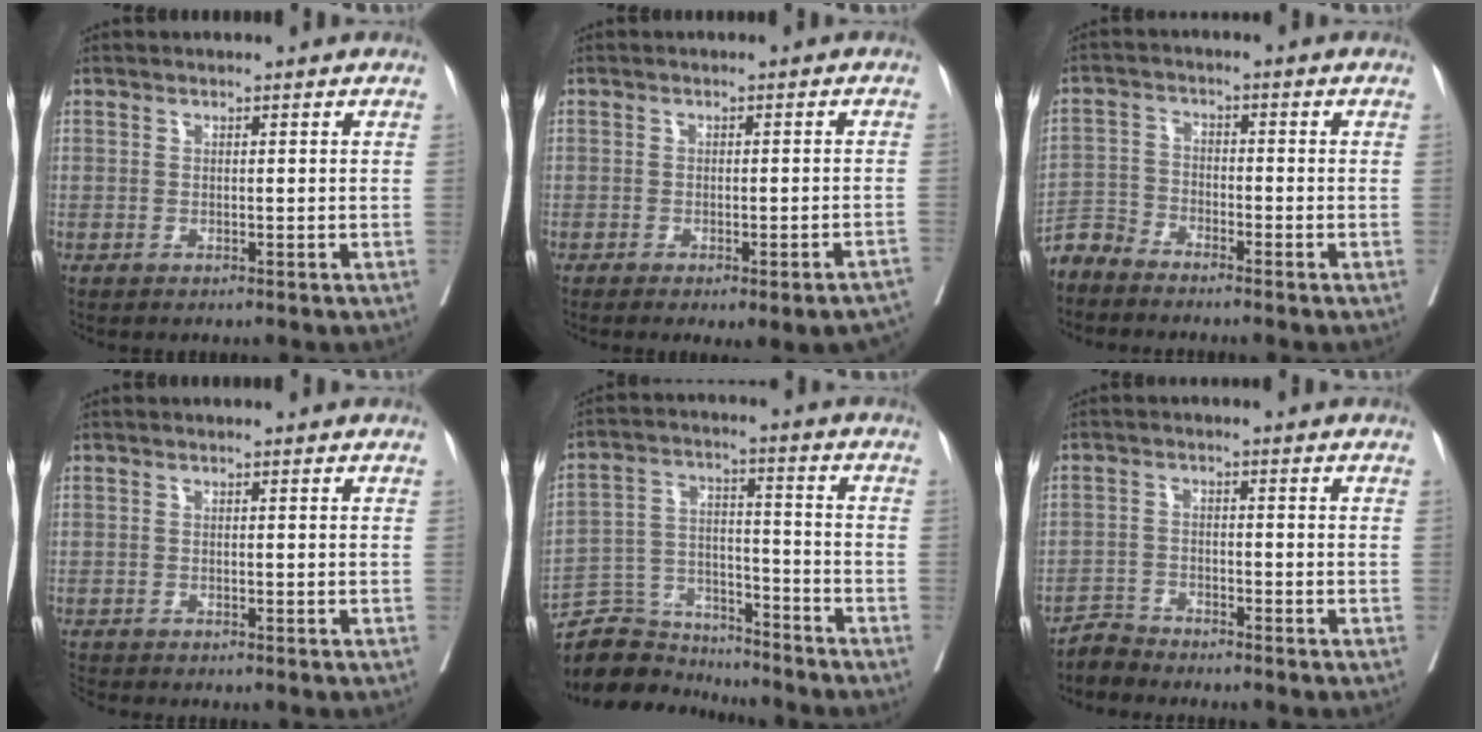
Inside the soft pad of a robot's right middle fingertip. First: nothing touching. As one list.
[{"total": 9.3, "force": [-7.5, 1.6, 5.3], "torque": [-0.057, 0.004, -0.087]}, {"total": 3.9, "force": [-3.9, 0.7, -0.1], "torque": [0.002, -0.009, -0.081]}, {"total": 1.6, "force": [-1.6, 0.1, -0.2], "torque": [-0.002, -0.011, -0.030]}, {"total": 12.2, "force": [-11.6, 3.4, 0.6], "torque": [-0.016, 0.042, -0.205]}, {"total": 3.0, "force": [-2.9, 0.2, -0.9], "torque": [0.019, -0.013, -0.058]}]